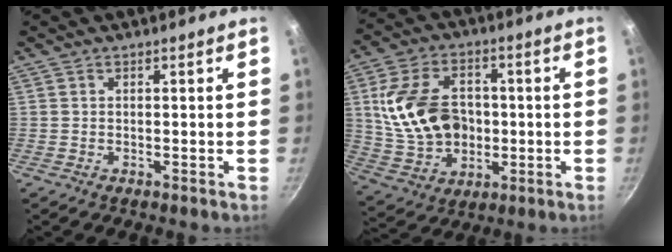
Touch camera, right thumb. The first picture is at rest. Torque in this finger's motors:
{"motor_torque": [0.23, 0.33, 1.18, 0.41, 0.15]}